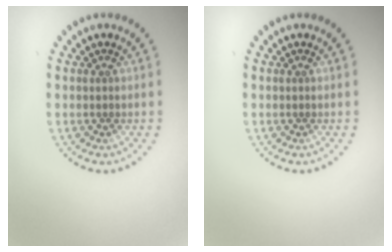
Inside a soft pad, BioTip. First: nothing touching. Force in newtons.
{"total": 0.0}